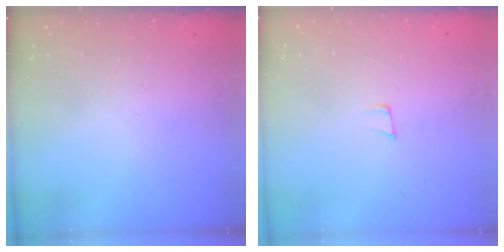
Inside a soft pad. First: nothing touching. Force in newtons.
{"total": 5.9, "press": 5.2, "slide": 2.8}